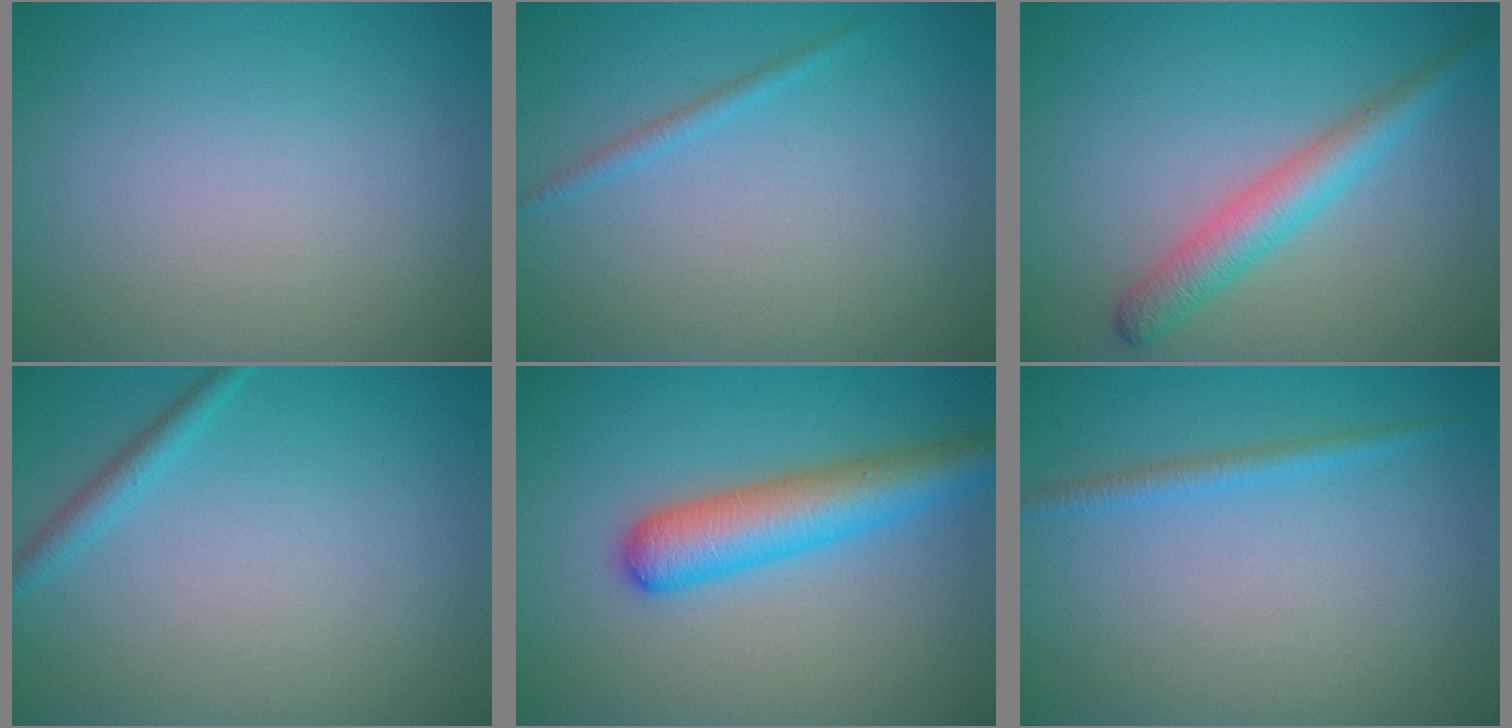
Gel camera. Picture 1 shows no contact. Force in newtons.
{"total": 0.9, "press": 0.9, "slide": 0.1}
{"total": 3.6, "press": 3.6, "slide": 0.1}
{"total": 1.4, "press": 1.4, "slide": 0.1}
{"total": 5.5, "press": 5.5, "slide": 0.2}
{"total": 1.4, "press": 1.4, "slide": 0.1}